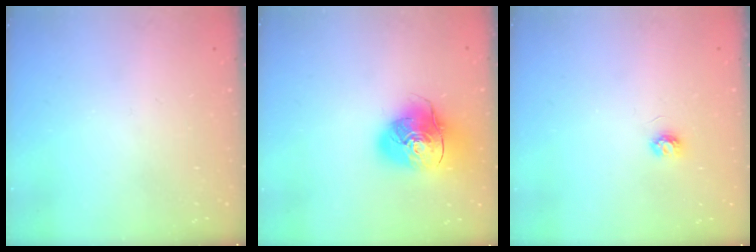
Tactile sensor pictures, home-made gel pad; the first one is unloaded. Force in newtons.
{"total": 15.6, "press": 15.4, "slide": 2.2}
{"total": 3.4, "press": 3.4, "slide": 0.4}